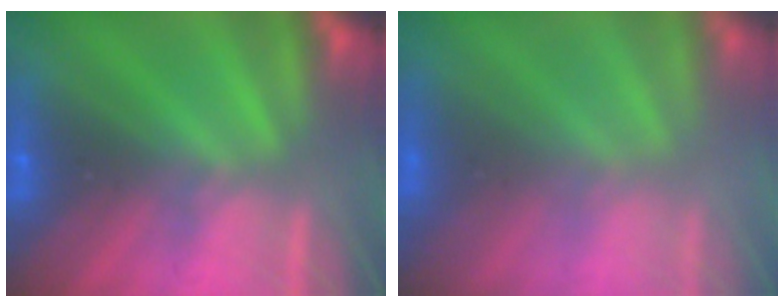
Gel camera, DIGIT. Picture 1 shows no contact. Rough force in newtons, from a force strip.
{"total": 7.3}